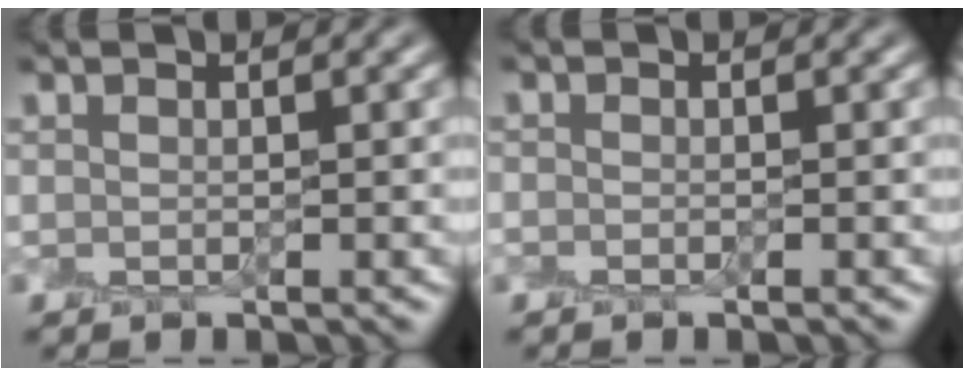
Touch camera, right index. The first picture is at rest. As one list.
[{"total": 0.6, "force": [-0.5, -0.2, -0.3], "torque": [0.011, 0.005, -0.008]}]